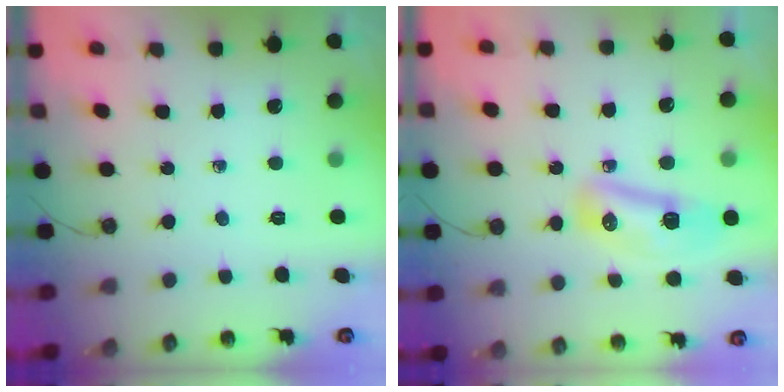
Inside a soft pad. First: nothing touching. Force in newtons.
{"total": 17.6, "press": 12.4, "slide": 12.5}